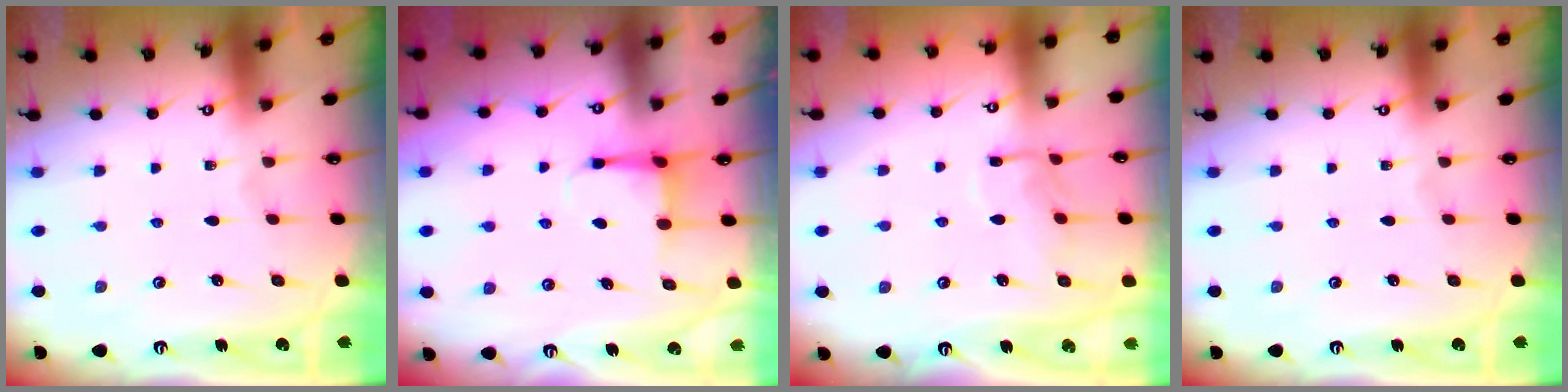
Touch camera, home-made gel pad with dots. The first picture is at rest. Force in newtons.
{"total": 4.1, "press": 4.1, "slide": 0.5}
{"total": 7.6, "press": 7.6, "slide": 0.6}
{"total": 0.0}